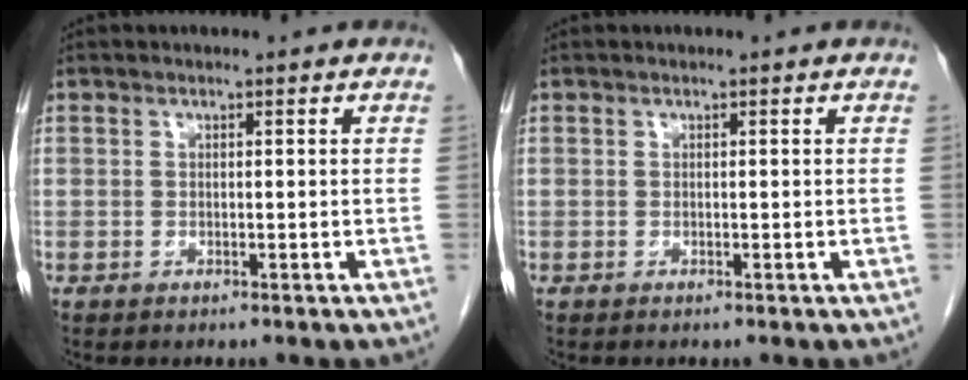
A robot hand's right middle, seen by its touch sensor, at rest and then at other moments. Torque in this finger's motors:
{"motor_torque": [0.71, -0.82, -0.02, 0.01]}